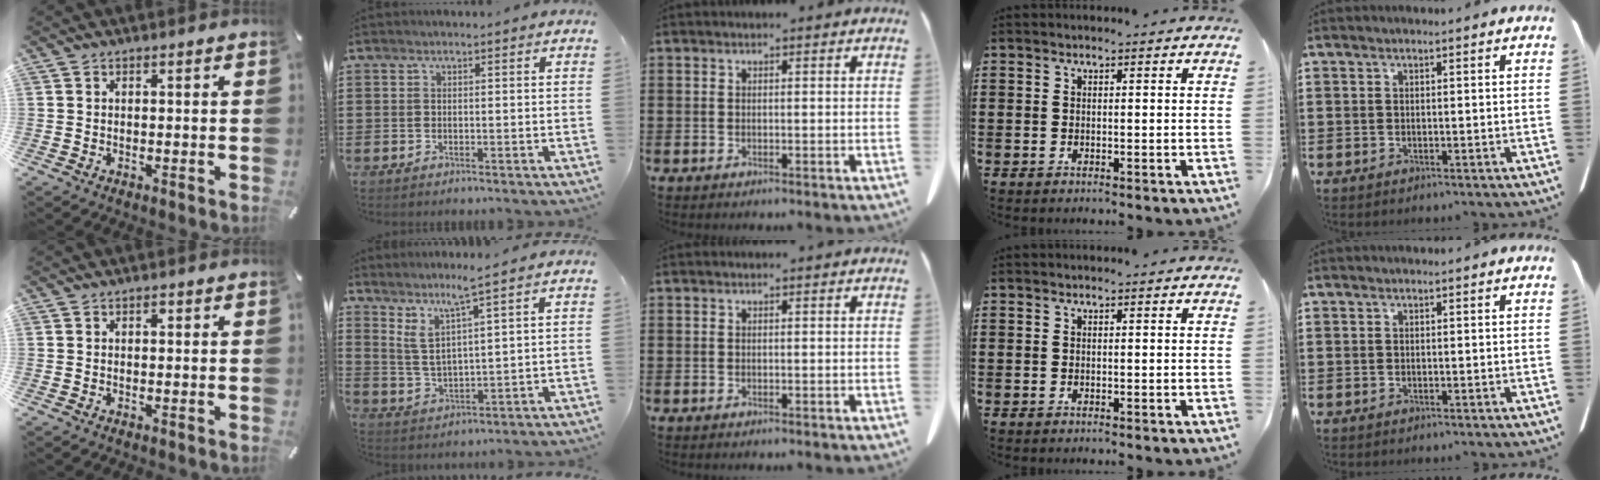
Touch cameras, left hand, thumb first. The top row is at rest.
{"thumb": {"total": 0.5, "force": [0.1, 0.3, 0.4], "torque": [-0.007, 0.001, 0.001]}, "index": {"total": 4.7, "force": [3.4, -0.2, 3.3], "torque": [-0.076, -0.021, 0.054]}}